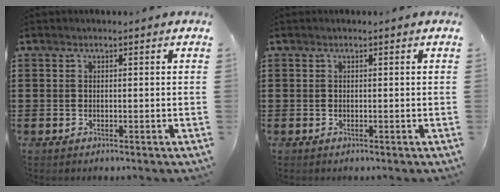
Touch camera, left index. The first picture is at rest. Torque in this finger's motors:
{"motor_torque": [-0.01, -0.01, 0.01, -0.01]}